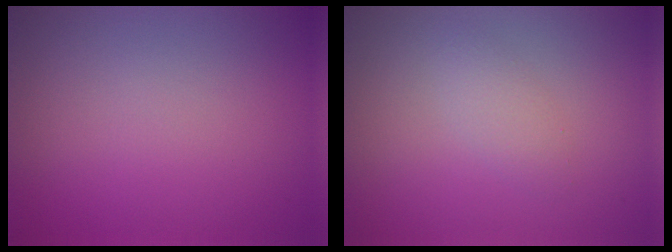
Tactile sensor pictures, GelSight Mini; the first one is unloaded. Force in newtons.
{"total": 1.6, "press": 1.6, "slide": 0.1}